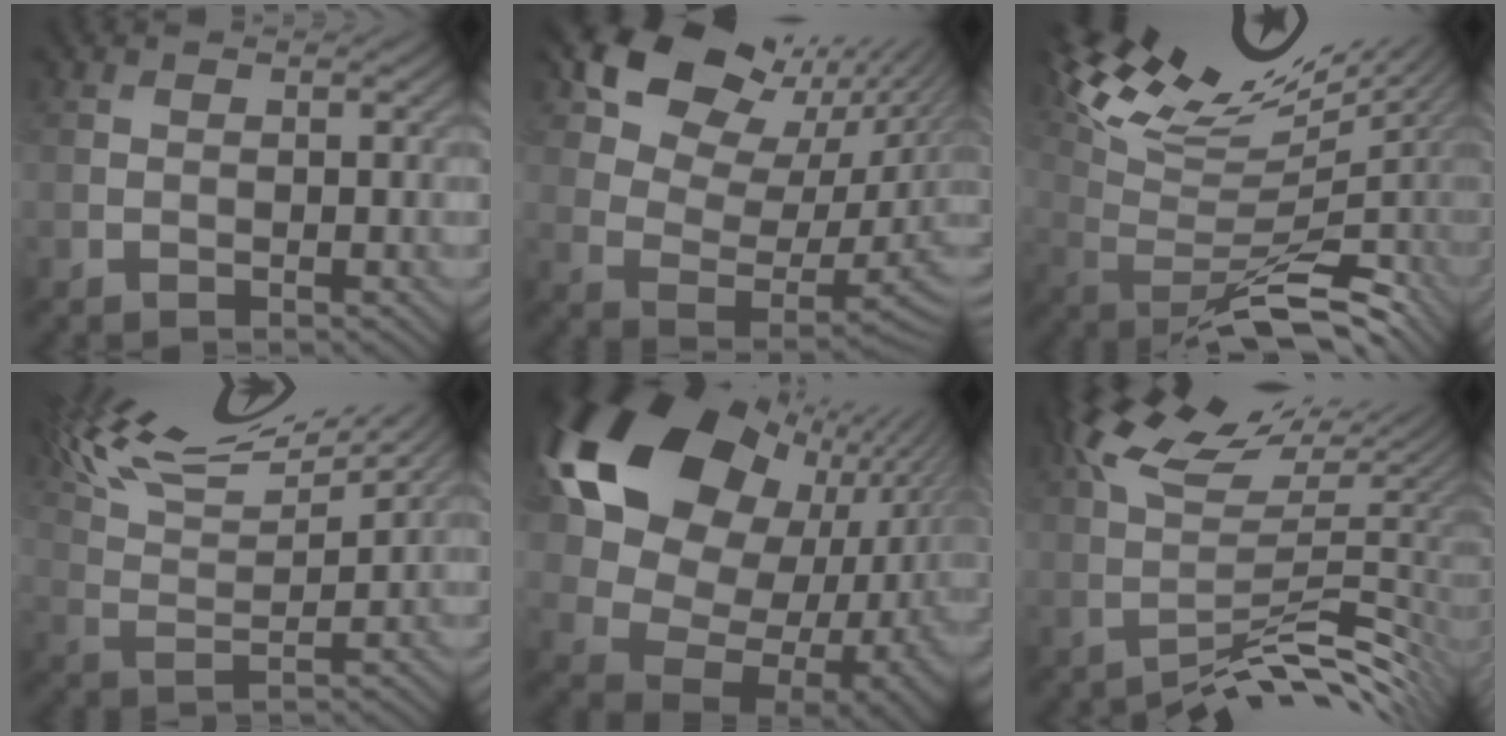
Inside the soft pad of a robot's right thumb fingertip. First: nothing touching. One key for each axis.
{"total": 13.2, "fx": 7.6, "fy": 7.9, "fz": 7.2, "tx": -0.130, "ty": 0.012, "tz": 0.134}
{"total": 13.1, "fx": 5.6, "fy": 4.2, "fz": 11.1, "tx": -0.181, "ty": 0.024, "tz": 0.119}
{"total": 15.3, "fx": 12.0, "fy": 4.0, "fz": 8.6, "tx": -0.199, "ty": 0.034, "tz": 0.186}
{"total": 20.2, "fx": 5.8, "fy": 15.0, "fz": 12.2, "tx": -0.245, "ty": -0.031, "tz": 0.157}
{"total": 9.6, "fx": -0.9, "fy": 2.2, "fz": 9.3, "tx": -0.151, "ty": 0.022, "tz": -0.004}